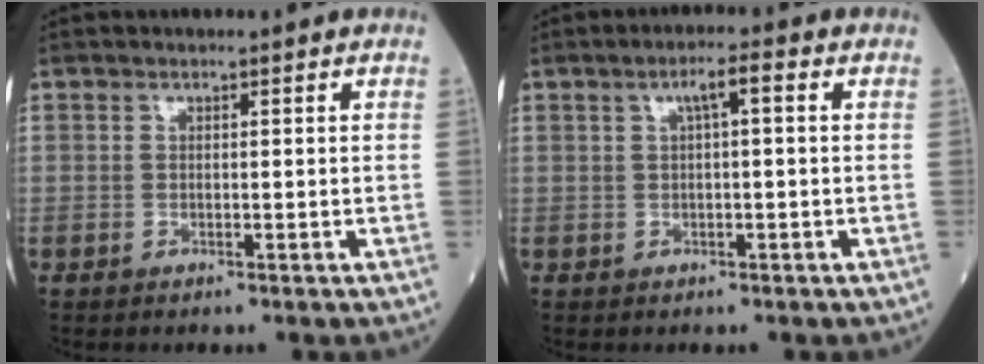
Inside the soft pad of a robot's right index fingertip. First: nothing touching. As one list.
[{"total": 3.1, "force": [0.8, 0.4, 3.0], "torque": [-0.052, 0.013, 0.013]}]